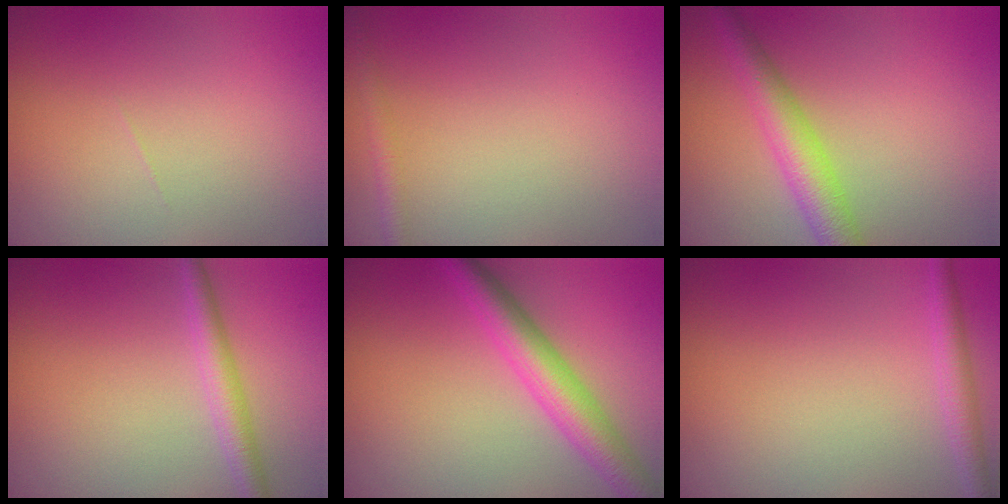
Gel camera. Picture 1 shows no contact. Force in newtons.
{"total": 1.3, "press": 1.3, "slide": 0.0}
{"total": 4.1, "press": 4.1, "slide": 0.1}
{"total": 2.5, "press": 2.5, "slide": 0.1}
{"total": 5.0, "press": 5.0, "slide": 0.1}
{"total": 1.9, "press": 1.9, "slide": 0.1}